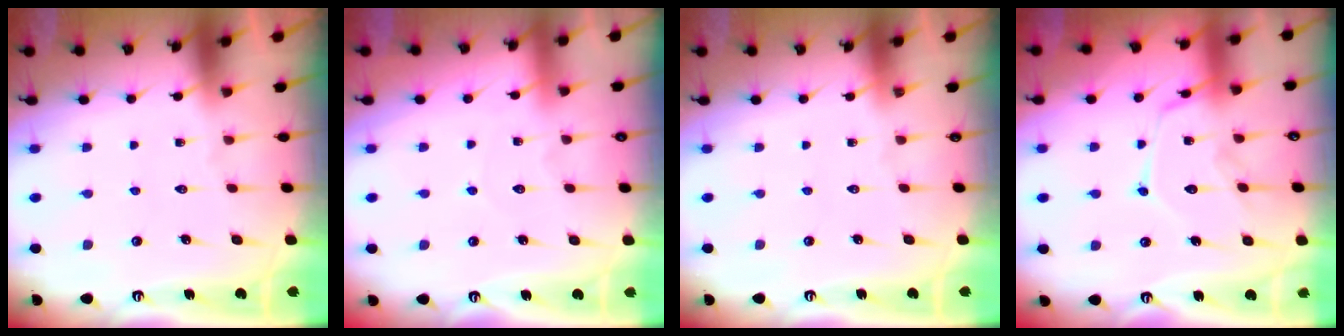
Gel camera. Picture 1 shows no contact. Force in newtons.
{"total": 3.5, "press": 3.5, "slide": 0.5}
{"total": 0.0}
{"total": 12.1, "press": 12.1, "slide": 0.8}